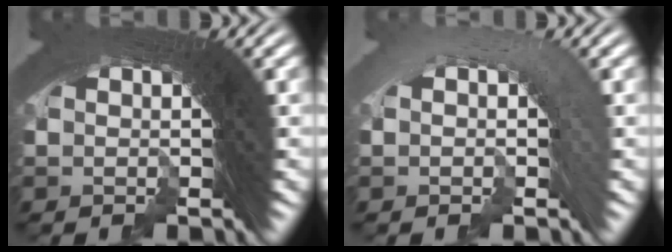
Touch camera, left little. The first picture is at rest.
{"total": 3.7, "force": [-3.1, 0.1, -1.9], "torque": [0.029, -0.012, -0.046]}